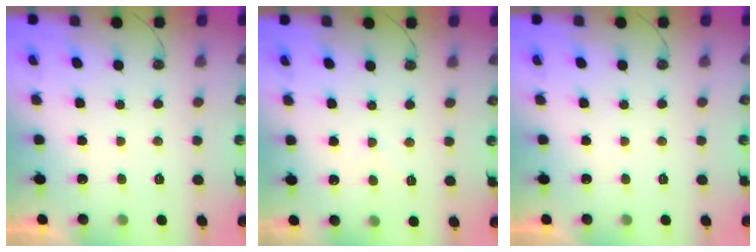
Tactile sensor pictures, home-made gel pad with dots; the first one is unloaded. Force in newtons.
{"total": 4.7, "press": 4.6, "slide": 0.7}
{"total": 0.0}